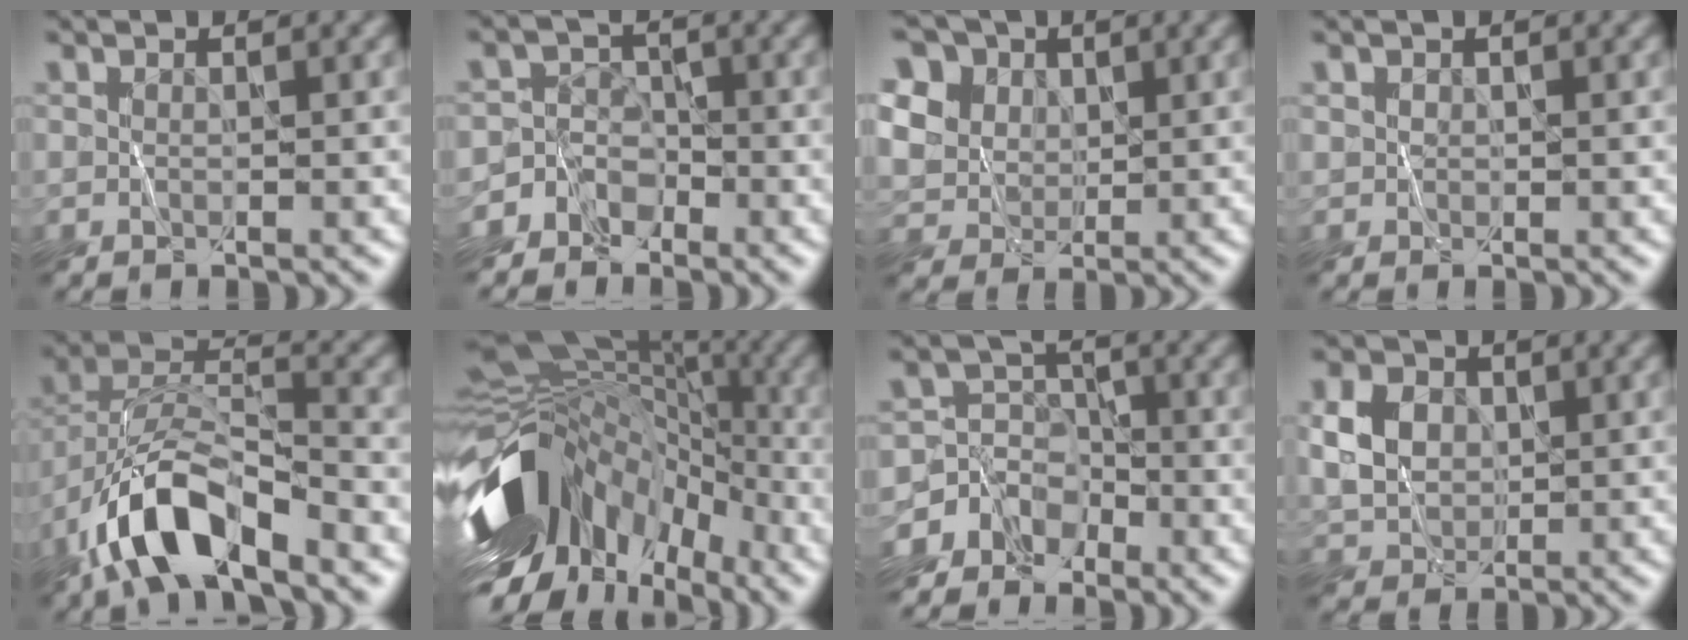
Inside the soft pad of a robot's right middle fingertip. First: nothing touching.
{"total": 3.6, "force": [-2.4, 2.7, 0.3], "torque": [0.029, 0.008, -0.054]}
{"total": 9.1, "force": [4.2, 7.3, 3.5], "torque": [-0.103, 0.021, 0.068]}
{"total": 0.5, "force": [0.1, 0.5, -0.3], "torque": [0.011, -0.003, 0.002]}
{"total": 8.9, "force": [-5.2, 3.7, 6.2], "torque": [-0.113, 0.009, -0.101]}
{"total": 16.3, "force": [-4.5, 11.3, 10.9], "torque": [-0.221, 0.008, -0.074]}
{"total": 5.0, "force": [-3.3, 3.7, 0.8], "torque": [0.020, 0.009, -0.069]}
{"total": 4.3, "force": [0.7, 3.6, 2.3], "torque": [-0.050, 0.004, 0.011]}